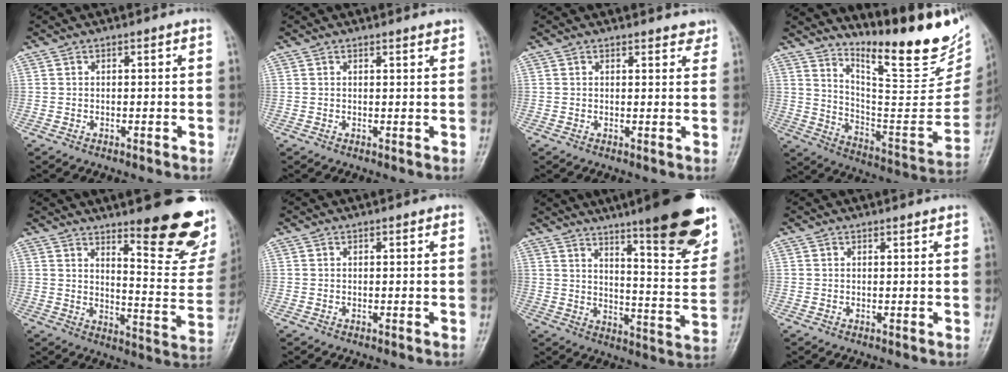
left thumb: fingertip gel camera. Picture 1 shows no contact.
{"total": 1.1, "force": [1.0, 0.0, 0.4], "torque": [-0.002, -0.009, 0.014]}
{"total": 2.8, "force": [2.5, 1.0, 0.7], "torque": [0.007, -0.014, 0.022]}
{"total": 23.7, "force": [18.1, 6.3, 14.0], "torque": [-0.167, -0.125, 0.272]}
{"total": 18.9, "force": [12.6, 4.8, 13.2], "torque": [-0.125, -0.105, 0.173]}
{"total": 0.6, "force": [0.4, 0.2, 0.4], "torque": [-0.007, 0.000, 0.001]}
{"total": 22.6, "force": [15.1, 3.8, 16.4], "torque": [-0.199, -0.078, 0.215]}
{"total": 0.5, "force": [0.5, 0.0, 0.1], "torque": [-0.005, -0.005, 0.007]}